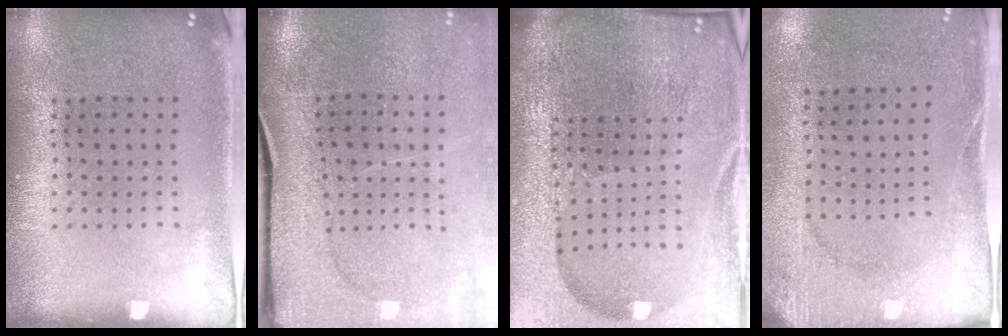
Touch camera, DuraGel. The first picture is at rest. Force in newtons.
{"total": 3.8, "press": 3.1, "slide": 2.3}
{"total": 6.7, "press": 5.8, "slide": 3.3}
{"total": 2.6, "press": 2.0, "slide": 1.6}